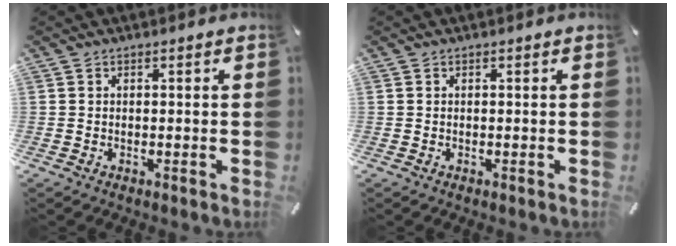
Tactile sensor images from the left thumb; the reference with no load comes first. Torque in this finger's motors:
{"motor_torque": [0.00, 0.00, -0.03, 0.03, 0.00]}